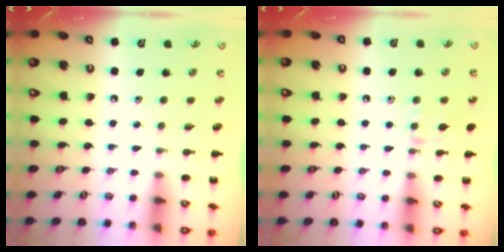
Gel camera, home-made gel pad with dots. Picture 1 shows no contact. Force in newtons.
{"total": 7.3, "press": 7.2, "slide": 1.4}